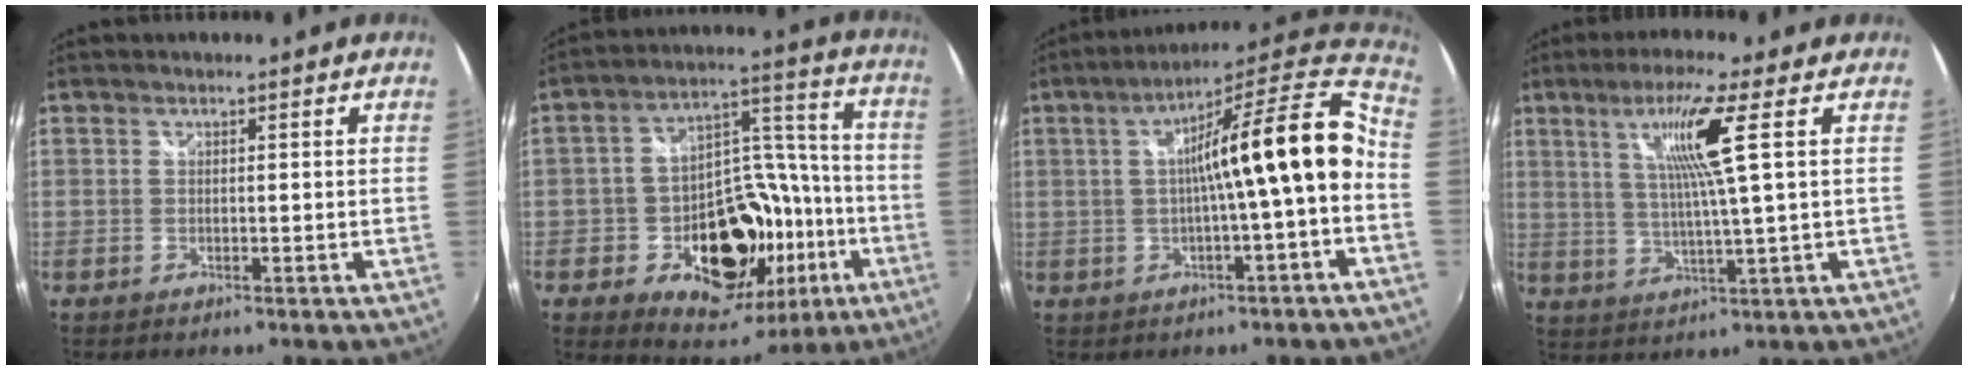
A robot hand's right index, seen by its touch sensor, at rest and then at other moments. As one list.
[{"total": 21.7, "force": [-7.5, 15.0, 13.8], "torque": [-0.260, 0.038, -0.090]}, {"total": 17.2, "force": [-1.1, 2.0, 17.1], "torque": [-0.243, 0.031, -0.014]}, {"total": 9.4, "force": [3.5, -0.9, 8.7], "torque": [-0.152, -0.002, 0.067]}]